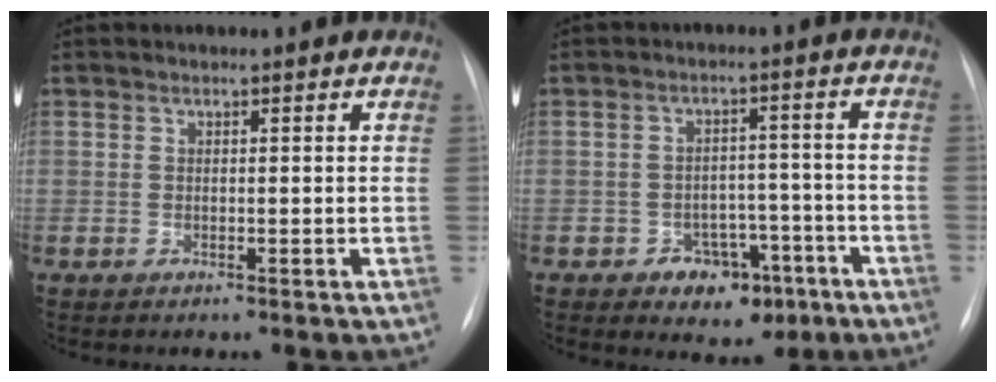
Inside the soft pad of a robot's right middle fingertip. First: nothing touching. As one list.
[{"total": 6.8, "force": [-3.7, 4.8, 3.2], "torque": [-0.036, 0.023, -0.045]}]